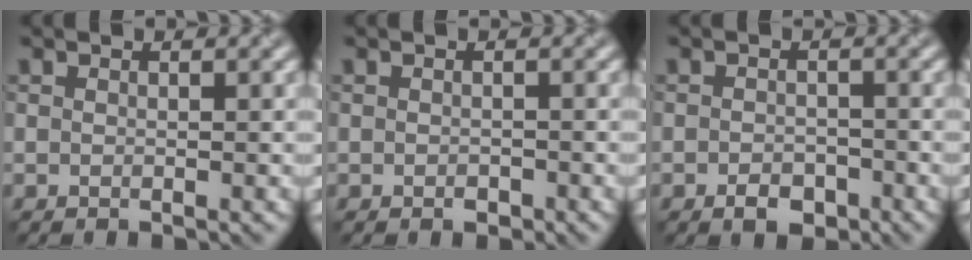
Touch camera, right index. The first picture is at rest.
{"total": 0.6, "force": [-0.3, 0.5, 0.3], "torque": [-0.004, -0.004, -0.004]}
{"total": 2.2, "force": [-1.2, 1.5, 1.1], "torque": [-0.014, 0.001, -0.025]}